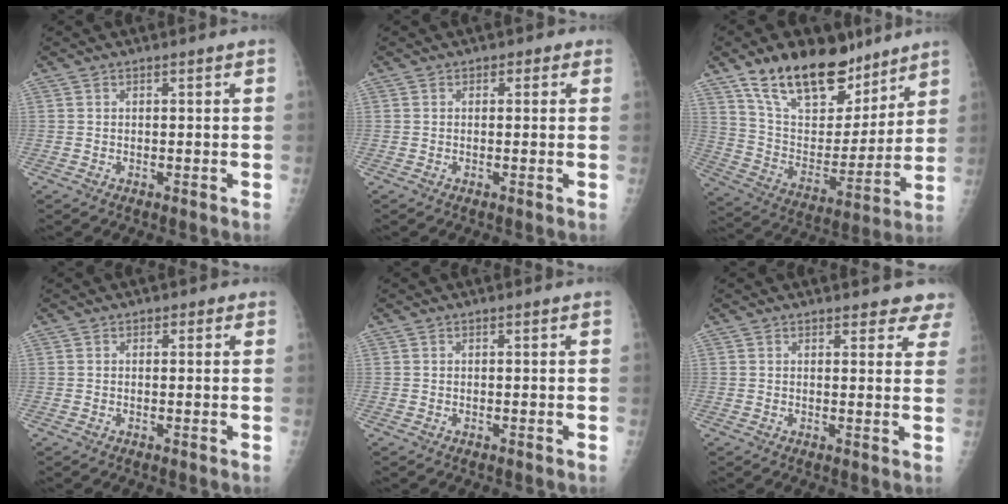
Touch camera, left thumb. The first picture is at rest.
{"total": 1.5, "force": [0.6, 1.2, 0.7], "torque": [0.007, 0.002, -0.001]}
{"total": 22.2, "force": [15.3, 11.2, 11.6], "torque": [-0.149, -0.070, 0.264]}
{"total": 1.1, "force": [0.5, 0.9, 0.4], "torque": [0.008, 0.001, 0.001]}
{"total": 0.0}
{"total": 5.9, "force": [5.3, 2.1, 1.6], "torque": [0.024, -0.023, 0.044]}